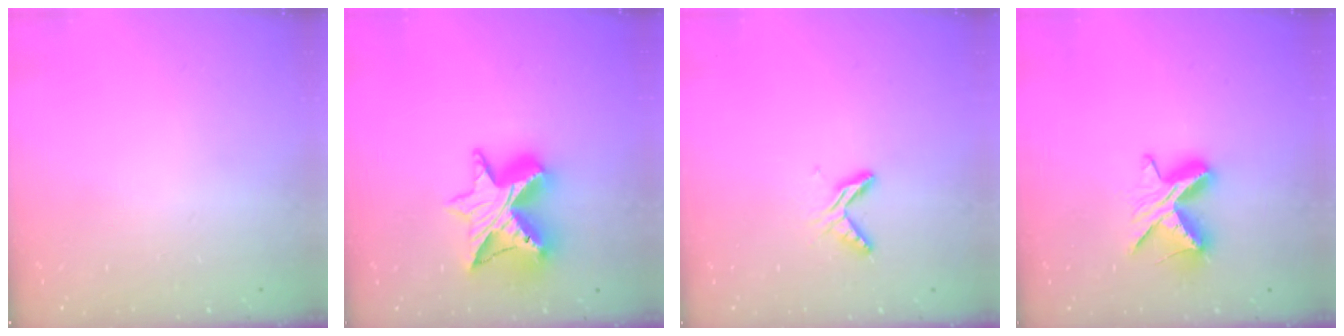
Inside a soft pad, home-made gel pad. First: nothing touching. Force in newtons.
{"total": 13.3, "press": 13.2, "slide": 0.9}
{"total": 6.6, "press": 6.6, "slide": 0.5}
{"total": 8.7, "press": 8.7, "slide": 0.2}